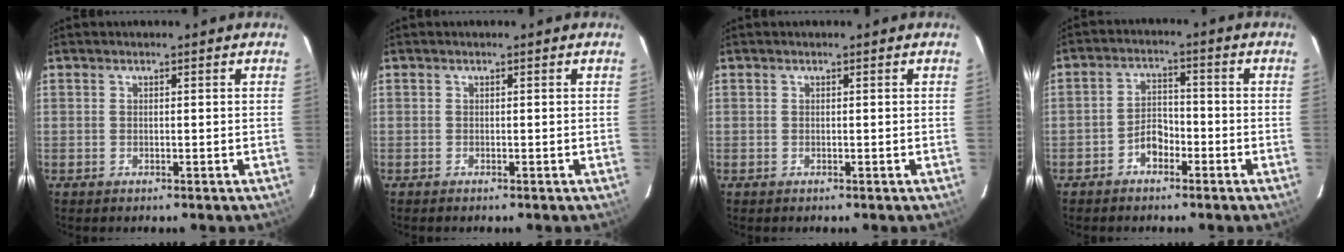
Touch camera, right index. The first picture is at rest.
{"total": 0.0}
{"total": 0.0}
{"total": 4.2, "force": [-2.7, 2.6, 1.9], "torque": [-0.043, 0.014, -0.042]}